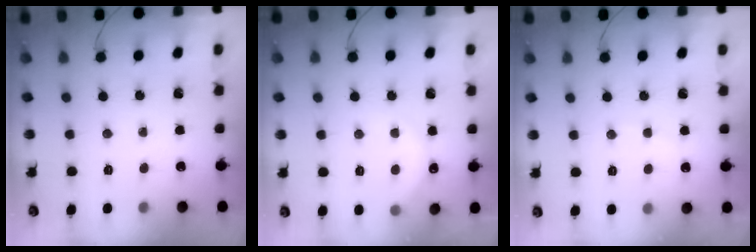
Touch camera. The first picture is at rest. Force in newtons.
{"total": 6.2, "press": 6.1, "slide": 1.2}
{"total": 2.8, "press": 2.7, "slide": 0.7}